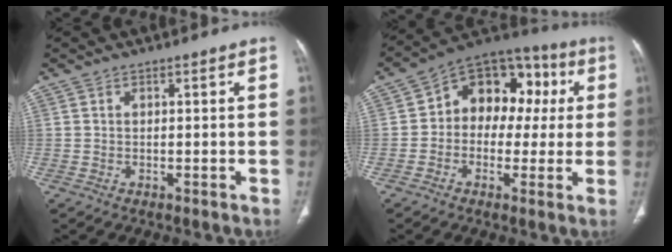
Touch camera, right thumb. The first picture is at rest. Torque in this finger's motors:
{"motor_torque": [-0.71, 0.65, 0.08, -0.21, 0.03]}